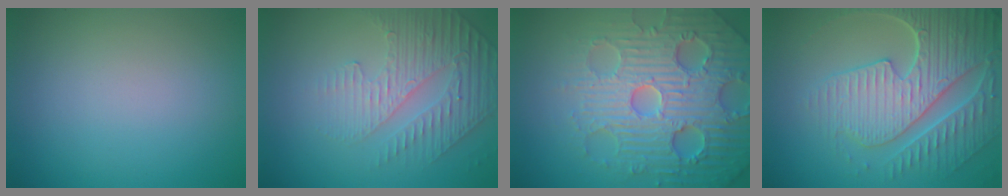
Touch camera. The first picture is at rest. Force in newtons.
{"total": 4.7, "press": 3.1, "slide": 3.5}
{"total": 7.9, "press": 7.7, "slide": 1.6}
{"total": 7.8, "press": 6.0, "slide": 5.0}